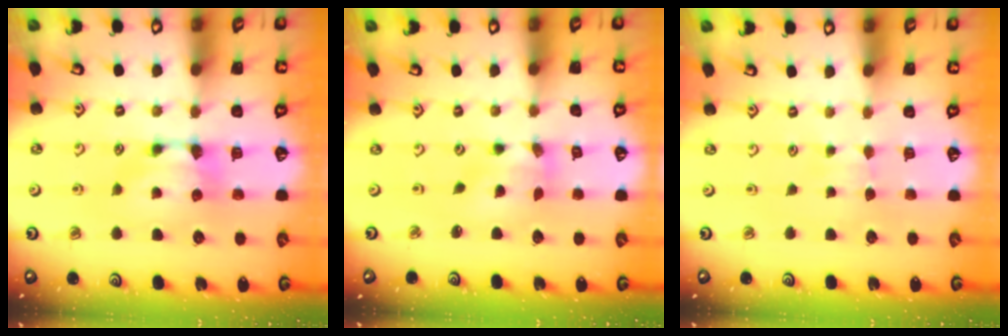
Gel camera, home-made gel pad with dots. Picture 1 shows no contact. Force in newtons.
{"total": 2.0, "press": 1.6, "slide": 1.2}
{"total": 2.5, "press": 2.5, "slide": 0.3}